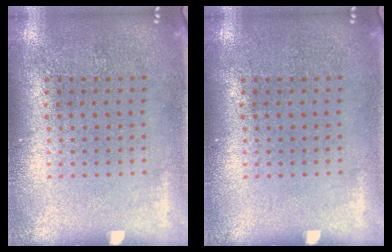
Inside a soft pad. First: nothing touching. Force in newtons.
{"total": 0.0}